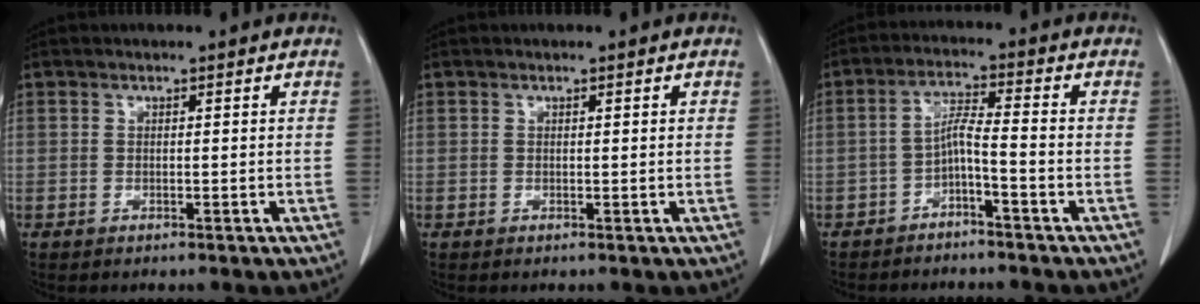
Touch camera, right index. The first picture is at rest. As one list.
[{"total": 0.0}, {"total": 4.2, "force": [-2.2, 0.1, 3.6], "torque": [-0.068, 0.017, -0.040]}]